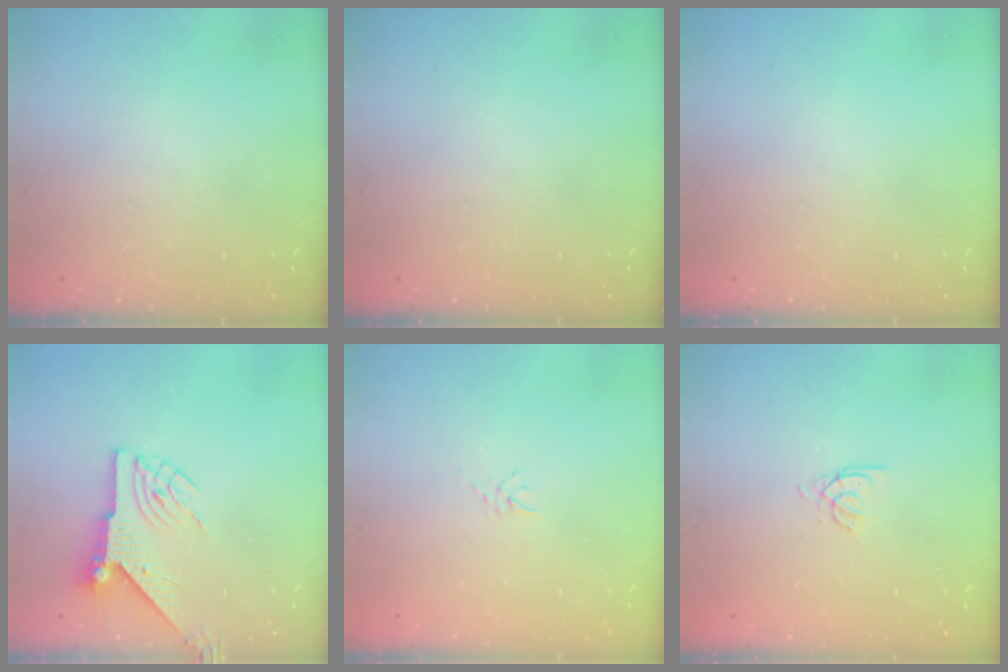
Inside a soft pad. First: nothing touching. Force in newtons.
{"total": 0.0}
{"total": 0.0}
{"total": 6.8, "press": 6.8, "slide": 0.5}
{"total": 2.4, "press": 2.4, "slide": 0.4}
{"total": 2.4, "press": 2.3, "slide": 0.4}